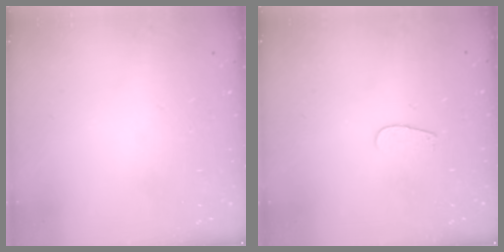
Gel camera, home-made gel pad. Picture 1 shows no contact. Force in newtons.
{"total": 2.6, "press": 2.5, "slide": 0.3}